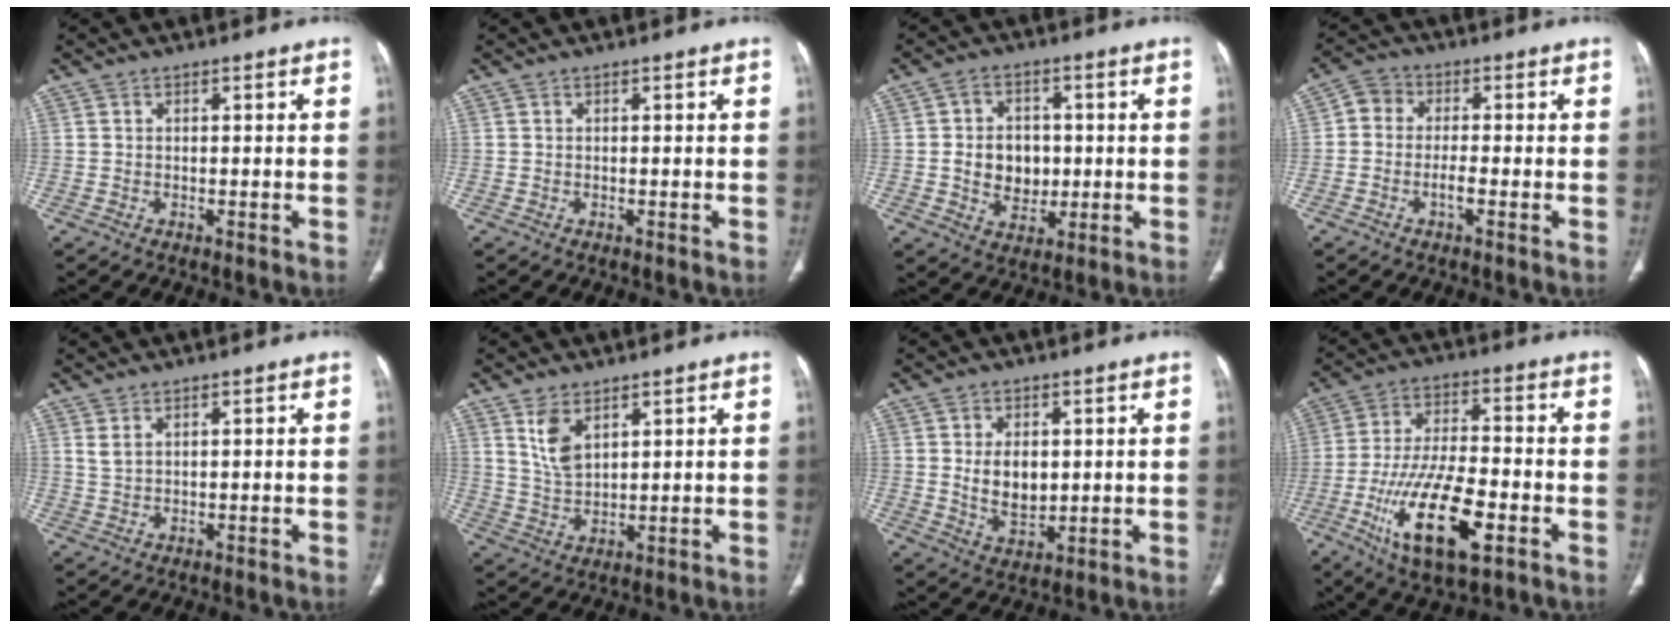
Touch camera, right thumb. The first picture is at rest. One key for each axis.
{"total": 0.0}
{"total": 8.9, "fx": -0.3, "fy": 7.1, "fz": 5.3, "tx": -0.052, "ty": 0.005, "tz": 0.000}
{"total": 5.2, "fx": -1.2, "fy": 3.4, "fz": 3.7, "tx": -0.058, "ty": 0.016, "tz": -0.037}
{"total": 1.8, "fx": 1.1, "fy": 0.8, "fz": 1.2, "tx": -0.027, "ty": 0.000, "tz": 0.032}
{"total": 6.1, "fx": 3.3, "fy": 3.2, "fz": 4.0, "tx": -0.069, "ty": -0.019, "tz": 0.073}
{"total": 7.7, "fx": 0.8, "fy": 5.0, "fz": 5.7, "tx": -0.077, "ty": -0.014, "tz": 0.025}
{"total": 17.4, "fx": -6.7, "fy": 6.6, "fz": 14.6, "tx": -0.274, "ty": 0.015, "tz": -0.112}